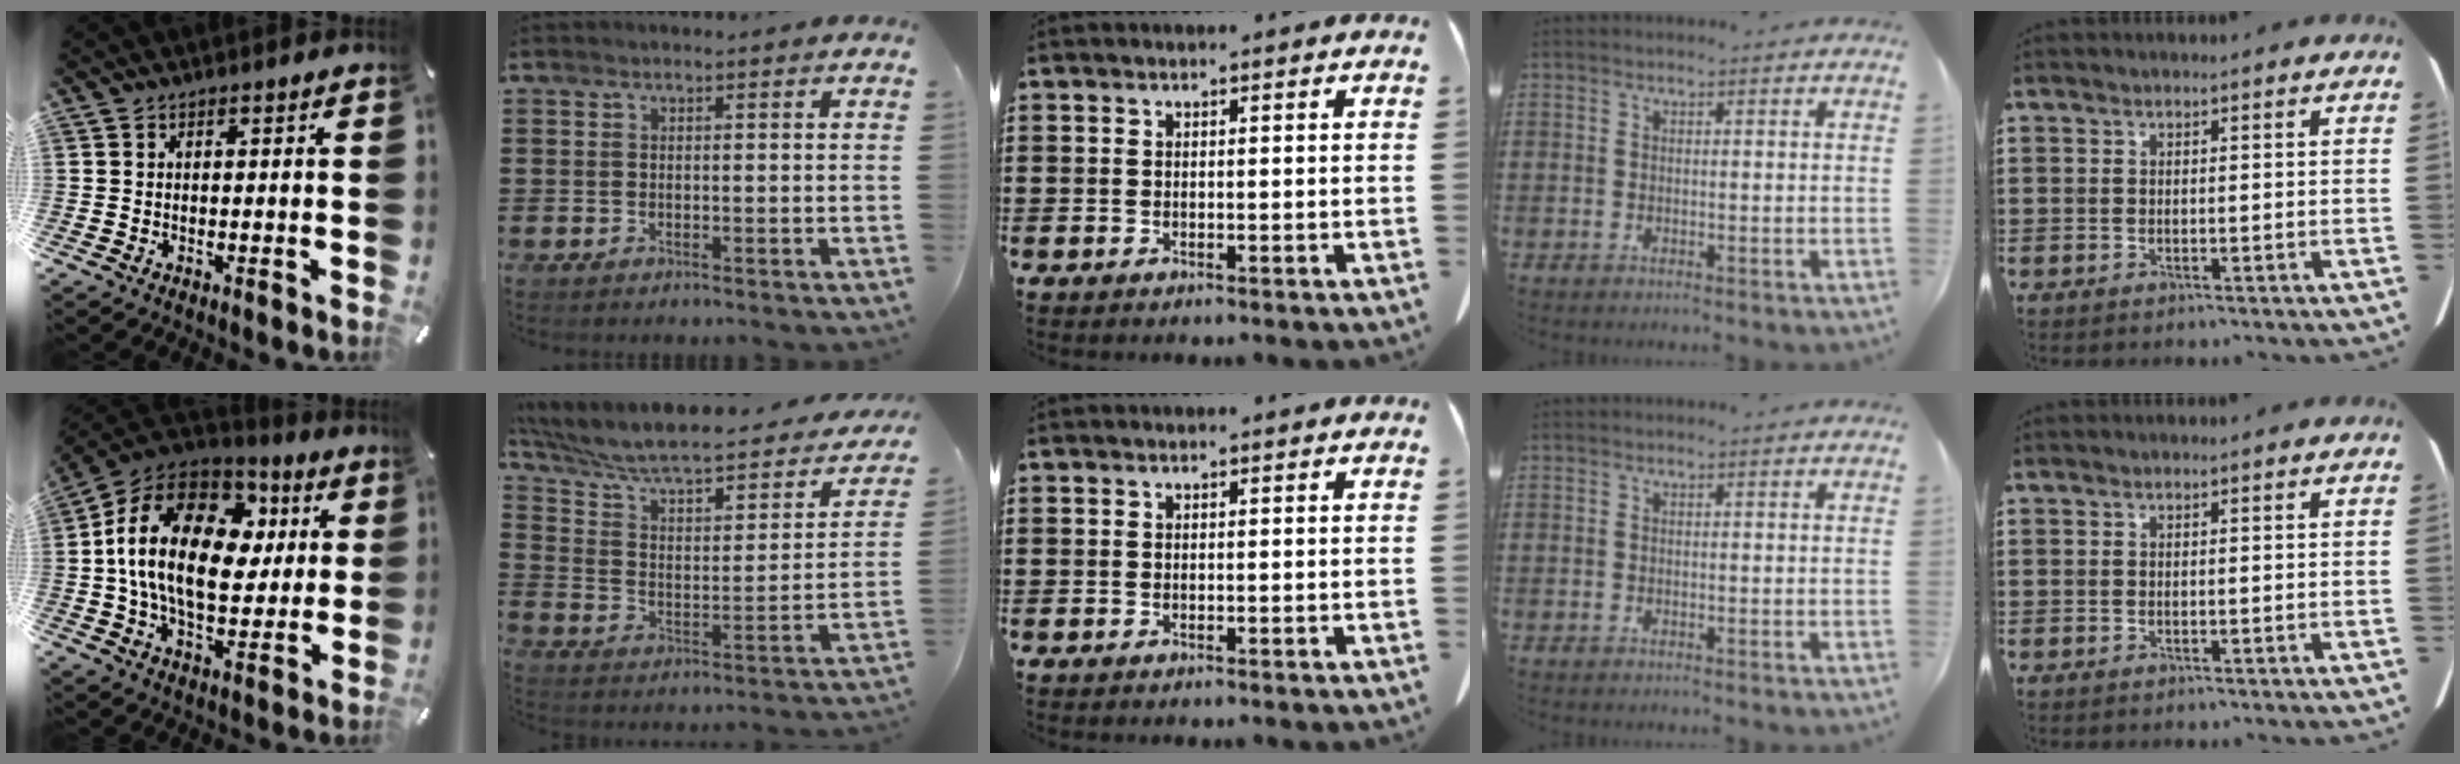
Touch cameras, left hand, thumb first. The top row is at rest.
{"thumb": {"total": 22.4, "force": [3.9, 14.2, 16.9], "torque": [-0.335, 0.002, 0.061]}, "index": {"total": 7.0, "force": [5.8, 1.4, 3.6], "torque": [-0.098, -0.051, 0.093]}}